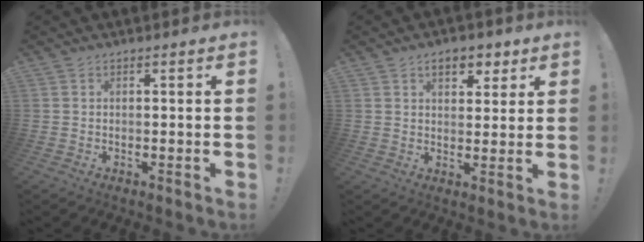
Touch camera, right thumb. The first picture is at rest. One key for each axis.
{"total": 7.1, "fx": 3.8, "fy": 4.1, "fz": 4.3, "tx": -0.056, "ty": -0.008, "tz": 0.066}